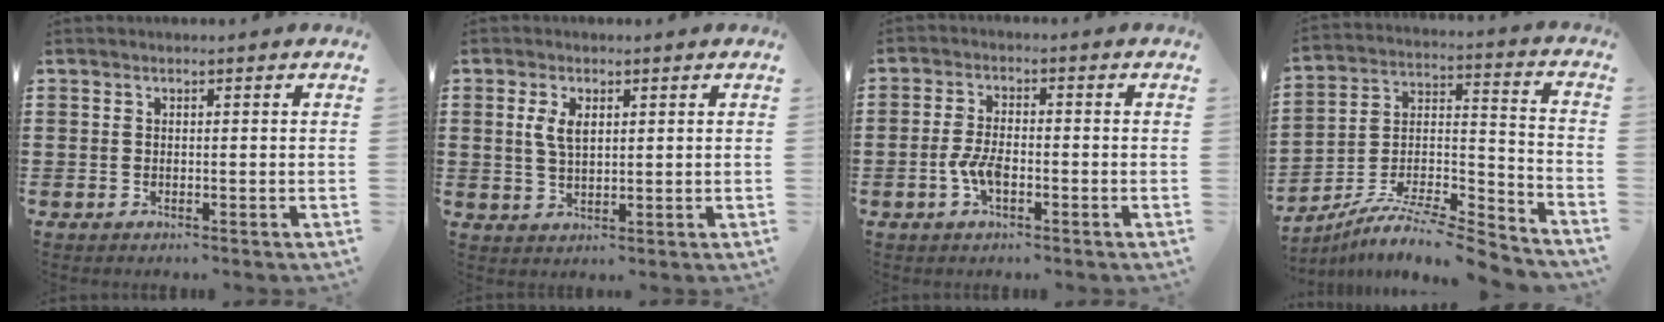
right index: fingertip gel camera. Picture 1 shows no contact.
{"total": 3.6, "force": [1.0, 1.7, 3.0], "torque": [-0.065, 0.007, 0.017]}
{"total": 4.1, "force": [-1.5, 1.6, 3.5], "torque": [-0.090, -0.008, -0.032]}
{"total": 9.4, "force": [-8.3, 1.9, 4.0], "torque": [-0.067, 0.017, -0.163]}